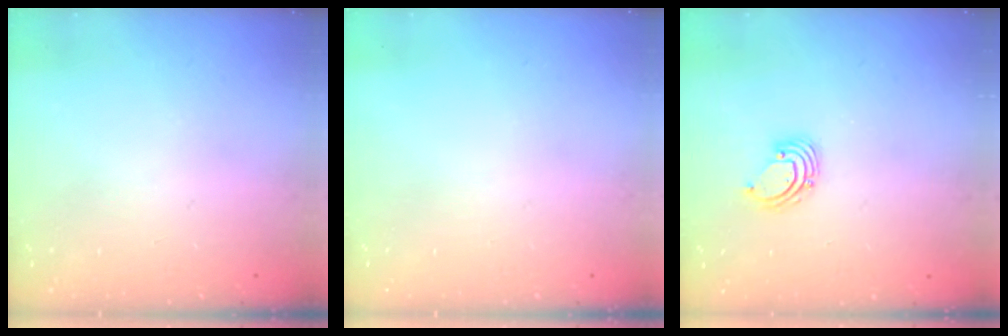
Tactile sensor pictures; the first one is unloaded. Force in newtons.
{"total": 0.0}
{"total": 2.2, "press": 2.2, "slide": 0.2}